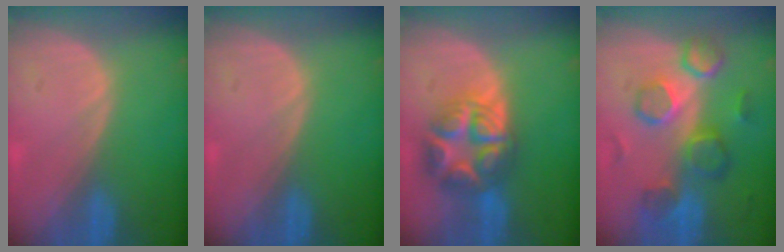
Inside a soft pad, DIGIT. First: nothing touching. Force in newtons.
{"total": 0.0}
{"total": 8.9, "press": 8.9, "slide": 0.5}
{"total": 9.7, "press": 8.9, "slide": 3.8}